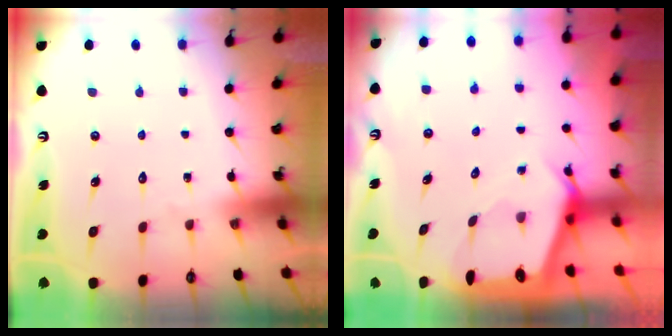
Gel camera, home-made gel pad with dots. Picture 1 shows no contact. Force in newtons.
{"total": 2.4, "press": 2.4, "slide": 0.2}